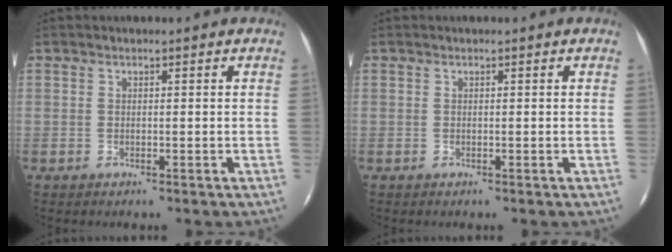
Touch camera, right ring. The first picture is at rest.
{"total": 0.0}